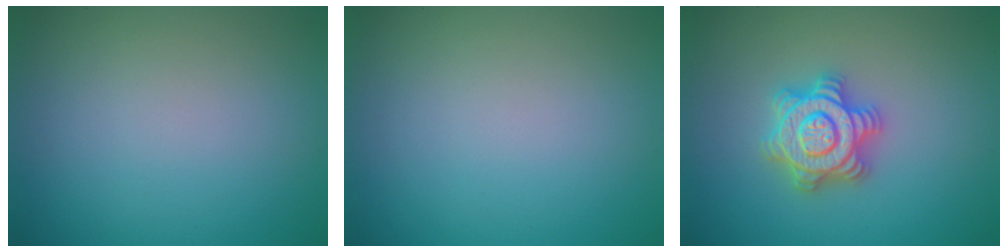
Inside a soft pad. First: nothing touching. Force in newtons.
{"total": 0.0}
{"total": 4.9, "press": 4.8, "slide": 0.8}